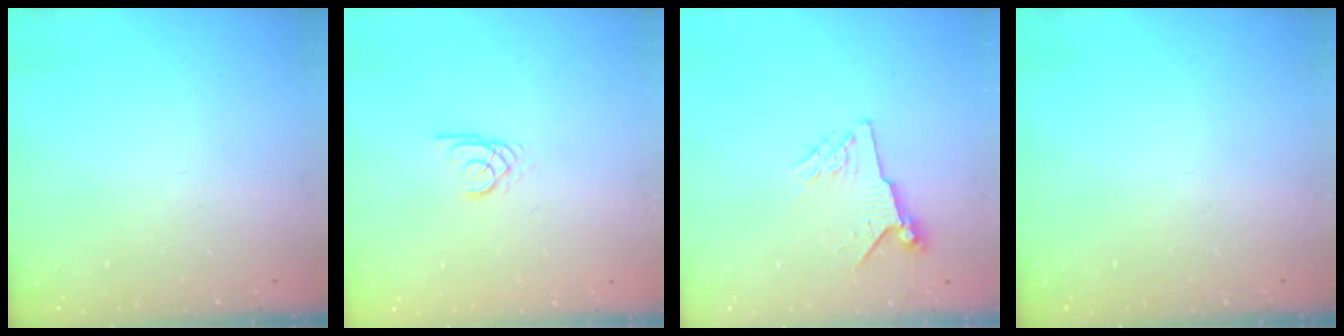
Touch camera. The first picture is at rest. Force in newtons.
{"total": 1.8, "press": 1.8, "slide": 0.2}
{"total": 6.2, "press": 6.2, "slide": 0.6}
{"total": 0.0}